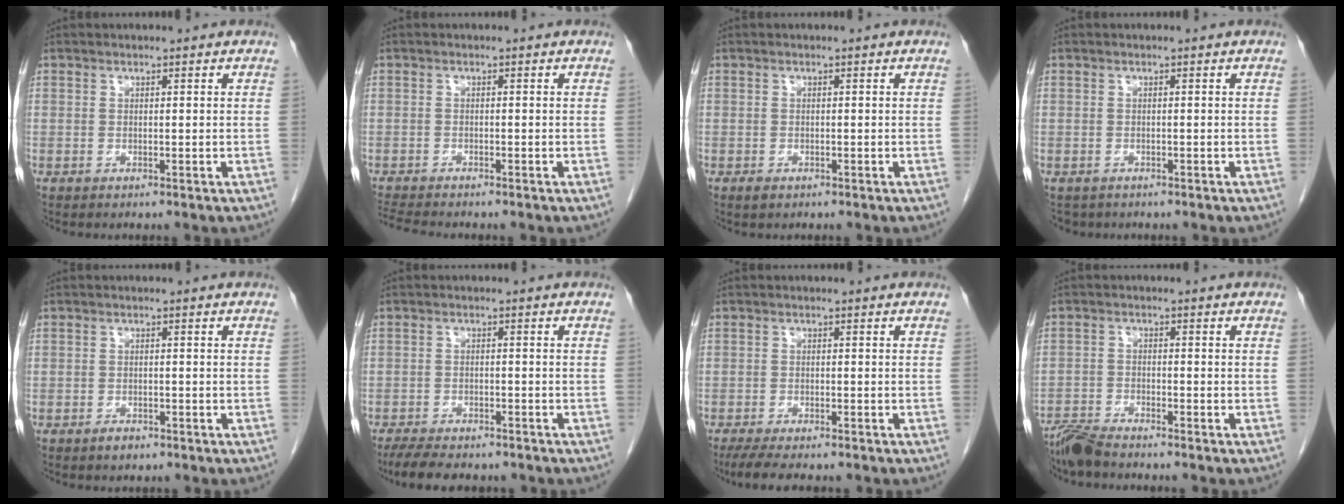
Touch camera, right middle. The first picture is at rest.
{"total": 5.4, "force": [-4.9, 0.7, 2.3], "torque": [-0.040, -0.012, -0.079]}
{"total": 1.0, "force": [-0.6, 0.6, 0.5], "torque": [-0.011, 0.000, -0.006]}
{"total": 2.2, "force": [-1.7, 1.4, 0.4], "torque": [-0.011, -0.001, -0.023]}
{"total": 1.6, "force": [-1.1, 0.8, 0.8], "torque": [-0.014, 0.001, -0.014]}
{"total": 9.3, "force": [-7.9, 2.7, 4.3], "torque": [-0.067, -0.010, -0.113]}
{"total": 7.2, "force": [-5.9, 1.4, 3.9], "torque": [-0.056, -0.013, -0.089]}
{"total": 4.5, "force": [-4.3, 0.2, 1.3], "torque": [-0.020, -0.018, -0.083]}